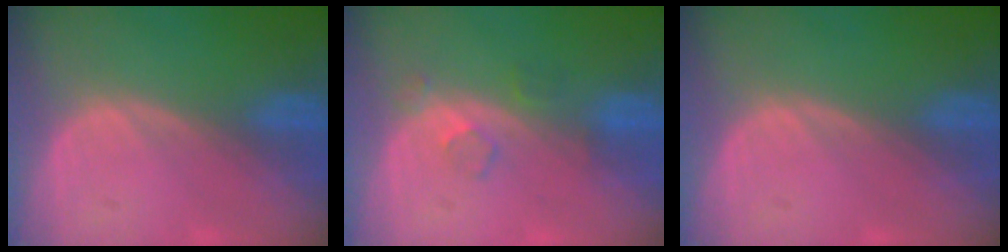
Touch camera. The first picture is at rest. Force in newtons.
{"total": 2.5, "press": 2.5, "slide": 0.3}
{"total": 0.0}